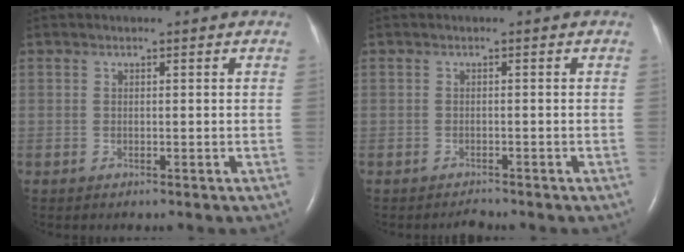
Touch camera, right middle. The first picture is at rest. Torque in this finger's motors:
{"motor_torque": [0.07, -0.06, -0.04, -0.01]}